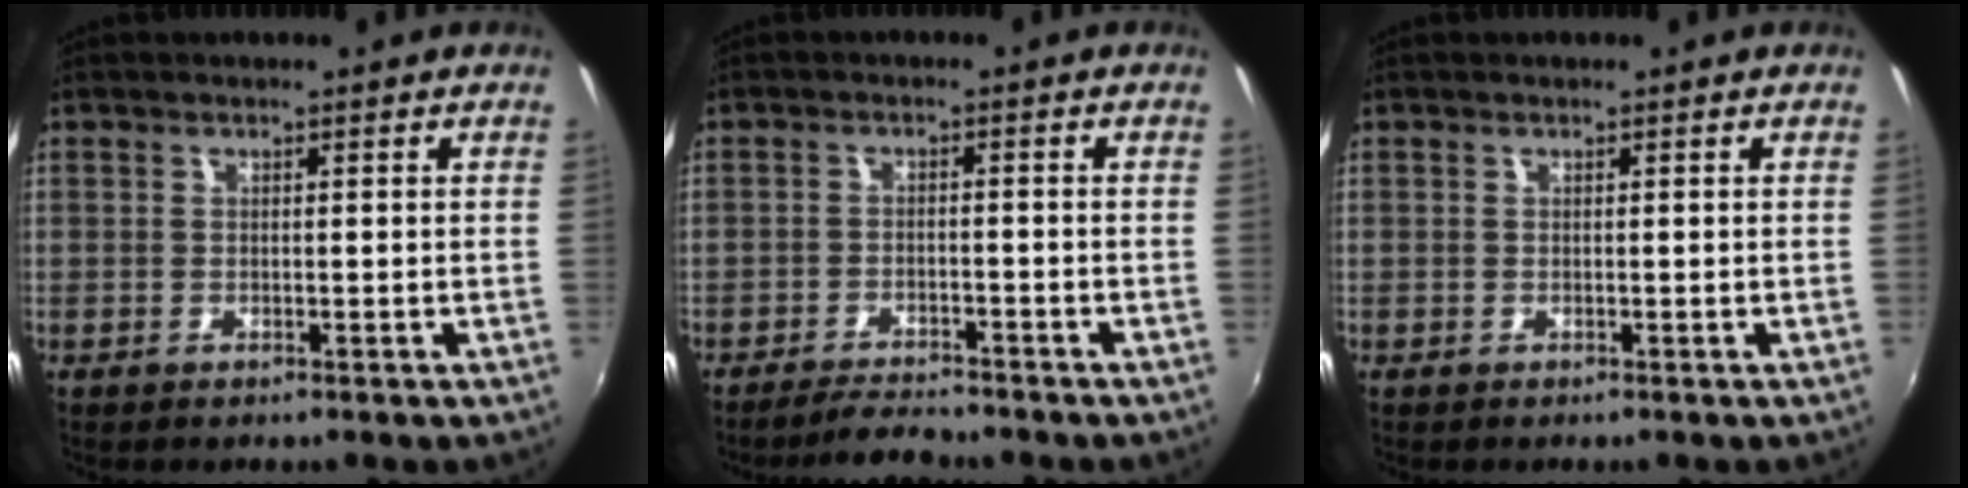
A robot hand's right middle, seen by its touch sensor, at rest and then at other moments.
{"total": 5.2, "force": [-4.9, 0.7, 1.6], "torque": [-0.050, -0.008, -0.081]}
{"total": 0.0}